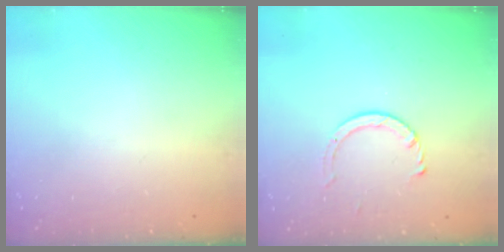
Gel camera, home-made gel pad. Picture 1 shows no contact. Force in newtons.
{"total": 3.3, "press": 3.3, "slide": 0.4}